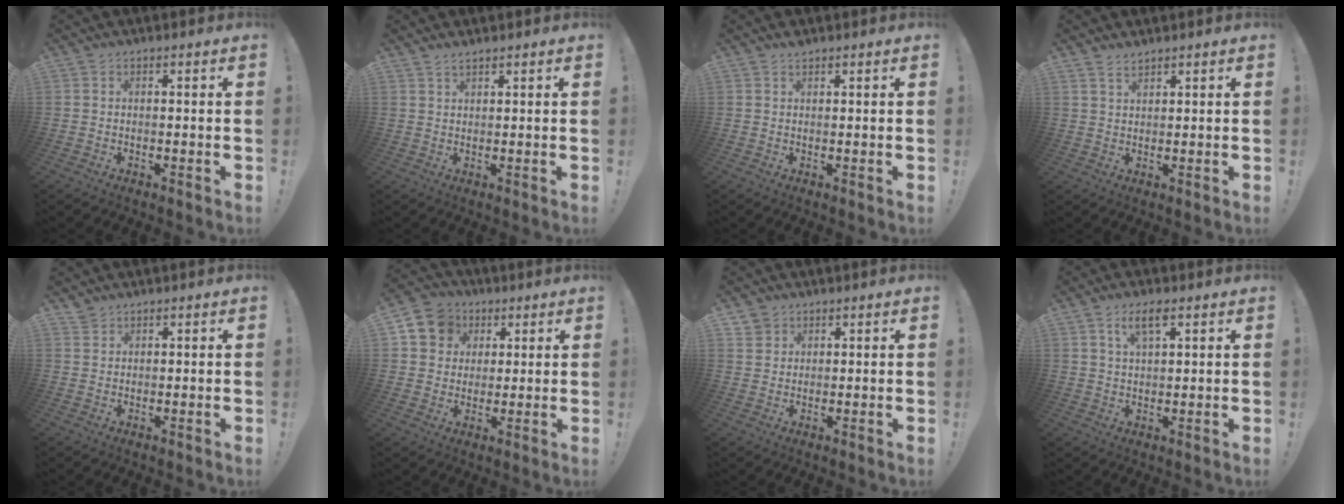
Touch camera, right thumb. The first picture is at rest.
{"total": 1.4, "force": [1.3, -0.1, 0.6], "torque": [-0.019, -0.004, 0.026]}
{"total": 1.1, "force": [1.1, 0.0, 0.2], "torque": [0.003, -0.004, 0.019]}
{"total": 2.4, "force": [2.2, 0.7, 0.9], "torque": [-0.010, -0.017, 0.039]}
{"total": 1.7, "force": [1.6, 0.5, 0.2], "torque": [-0.001, -0.011, 0.031]}
{"total": 10.4, "force": [3.8, 9.1, 3.4], "torque": [-0.049, -0.012, 0.079]}
{"total": 3.1, "force": [2.0, 2.3, 0.2], "torque": [-0.006, -0.009, 0.037]}
{"total": 5.7, "force": [3.0, 2.2, 4.3], "torque": [-0.067, -0.006, 0.050]}